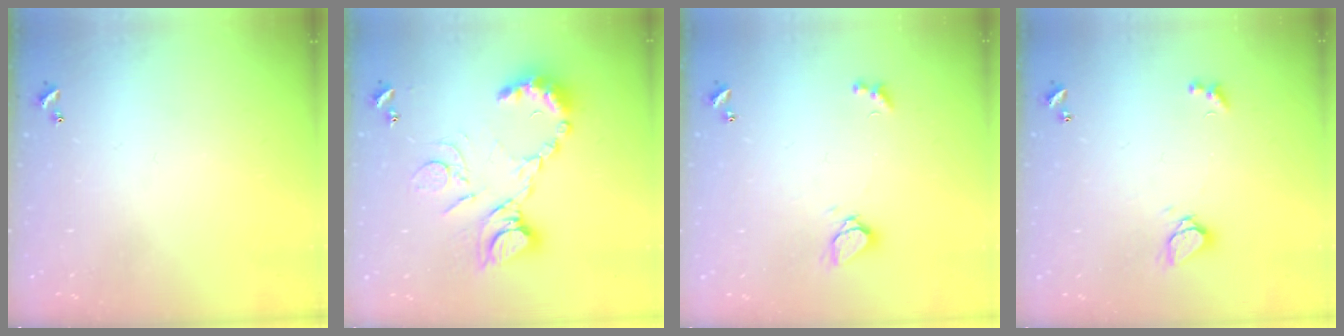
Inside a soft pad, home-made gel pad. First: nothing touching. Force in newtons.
{"total": 14.9, "press": 14.9, "slide": 0.7}
{"total": 2.1, "press": 2.0, "slide": 0.5}
{"total": 2.1, "press": 2.0, "slide": 0.5}